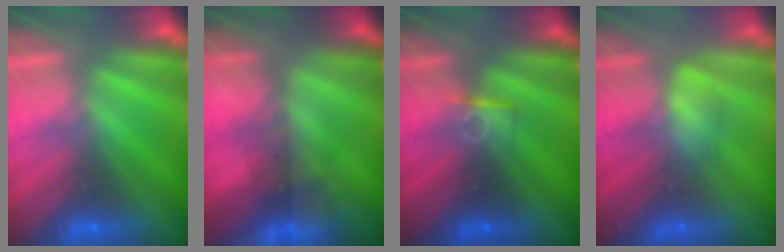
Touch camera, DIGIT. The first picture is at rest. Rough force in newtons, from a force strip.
{"total": 3.9}
{"total": 2.7}
{"total": 2.6}